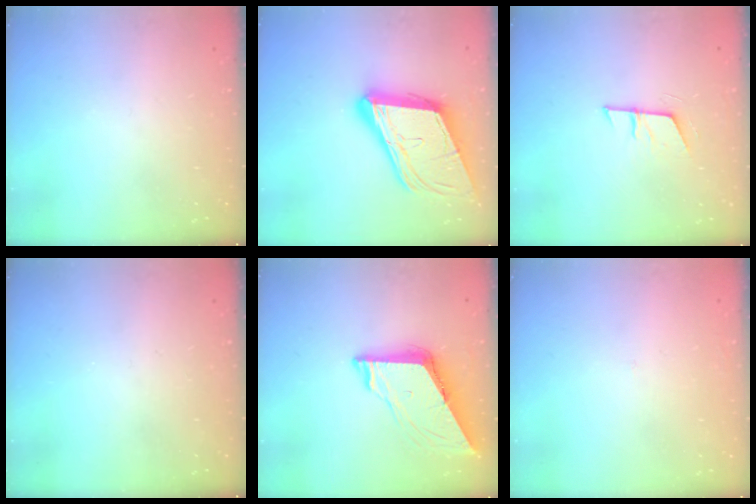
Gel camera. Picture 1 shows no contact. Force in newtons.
{"total": 21.2, "press": 20.8, "slide": 4.4}
{"total": 6.6, "press": 6.6, "slide": 0.4}
{"total": 0.0}
{"total": 8.2, "press": 8.1, "slide": 0.9}
{"total": 1.4, "press": 1.4, "slide": 0.1}